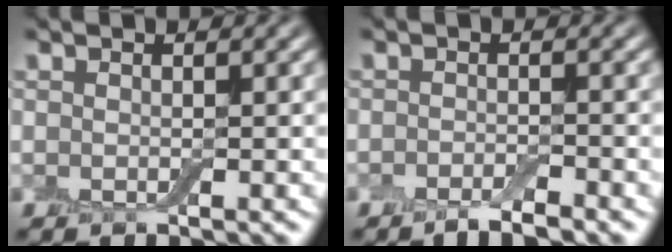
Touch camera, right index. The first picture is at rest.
{"total": 2.1, "force": [-1.6, 0.3, 1.3], "torque": [-0.021, 0.001, -0.031]}